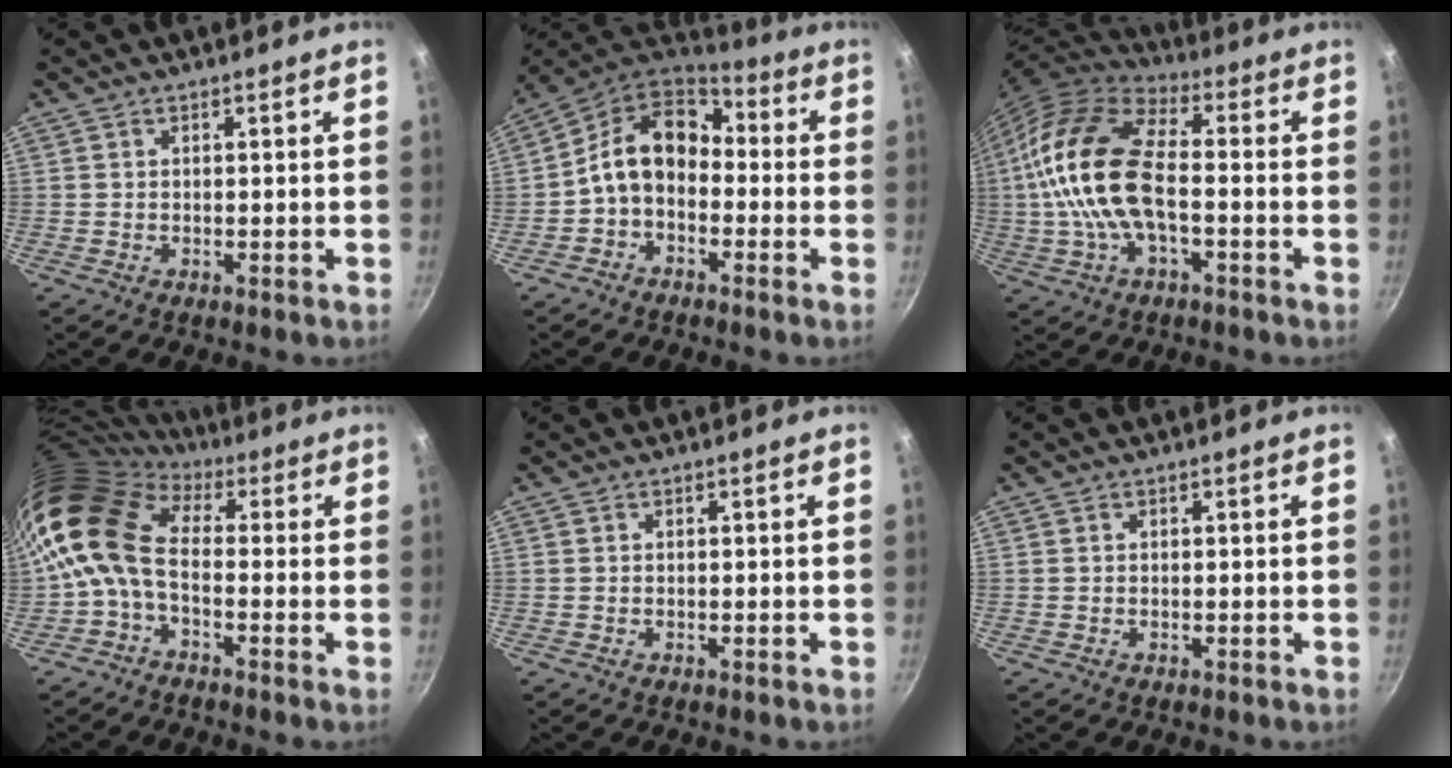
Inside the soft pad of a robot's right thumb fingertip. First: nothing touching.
{"total": 12.4, "force": [-1.2, 9.1, 8.4], "torque": [-0.124, 0.048, -0.044]}
{"total": 18.5, "force": [-1.1, 9.1, 16.0], "torque": [-0.302, 0.031, -0.035]}
{"total": 11.5, "force": [-0.8, 7.3, 8.9], "torque": [-0.171, 0.030, -0.038]}
{"total": 0.0}
{"total": 0.0}